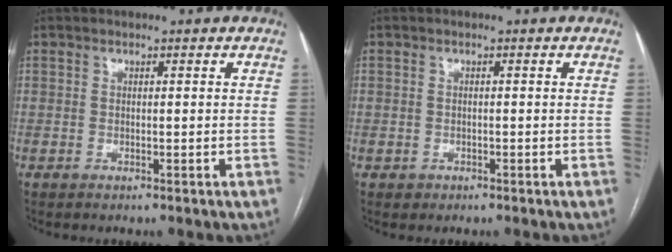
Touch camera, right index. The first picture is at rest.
{"total": 1.2, "force": [-0.4, 1.2, 0.0], "torque": [0.001, 0.006, -0.006]}